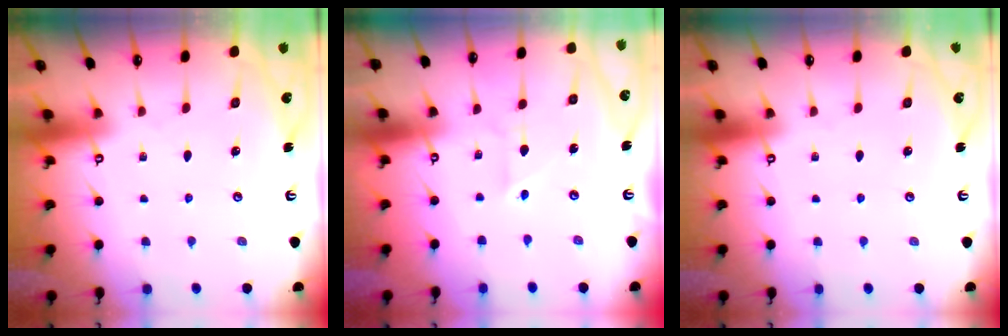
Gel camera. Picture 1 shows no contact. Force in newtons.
{"total": 2.2, "press": 2.2, "slide": 0.1}
{"total": 0.0}